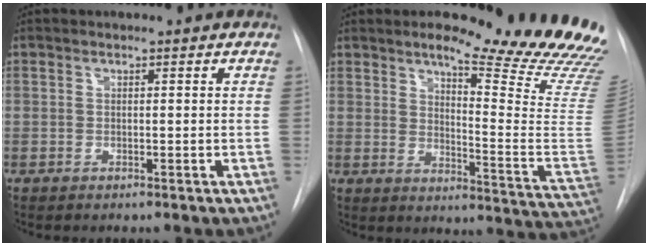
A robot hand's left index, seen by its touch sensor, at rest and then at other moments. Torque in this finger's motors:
{"motor_torque": [0.09, -0.44, 0.08, 0.09]}